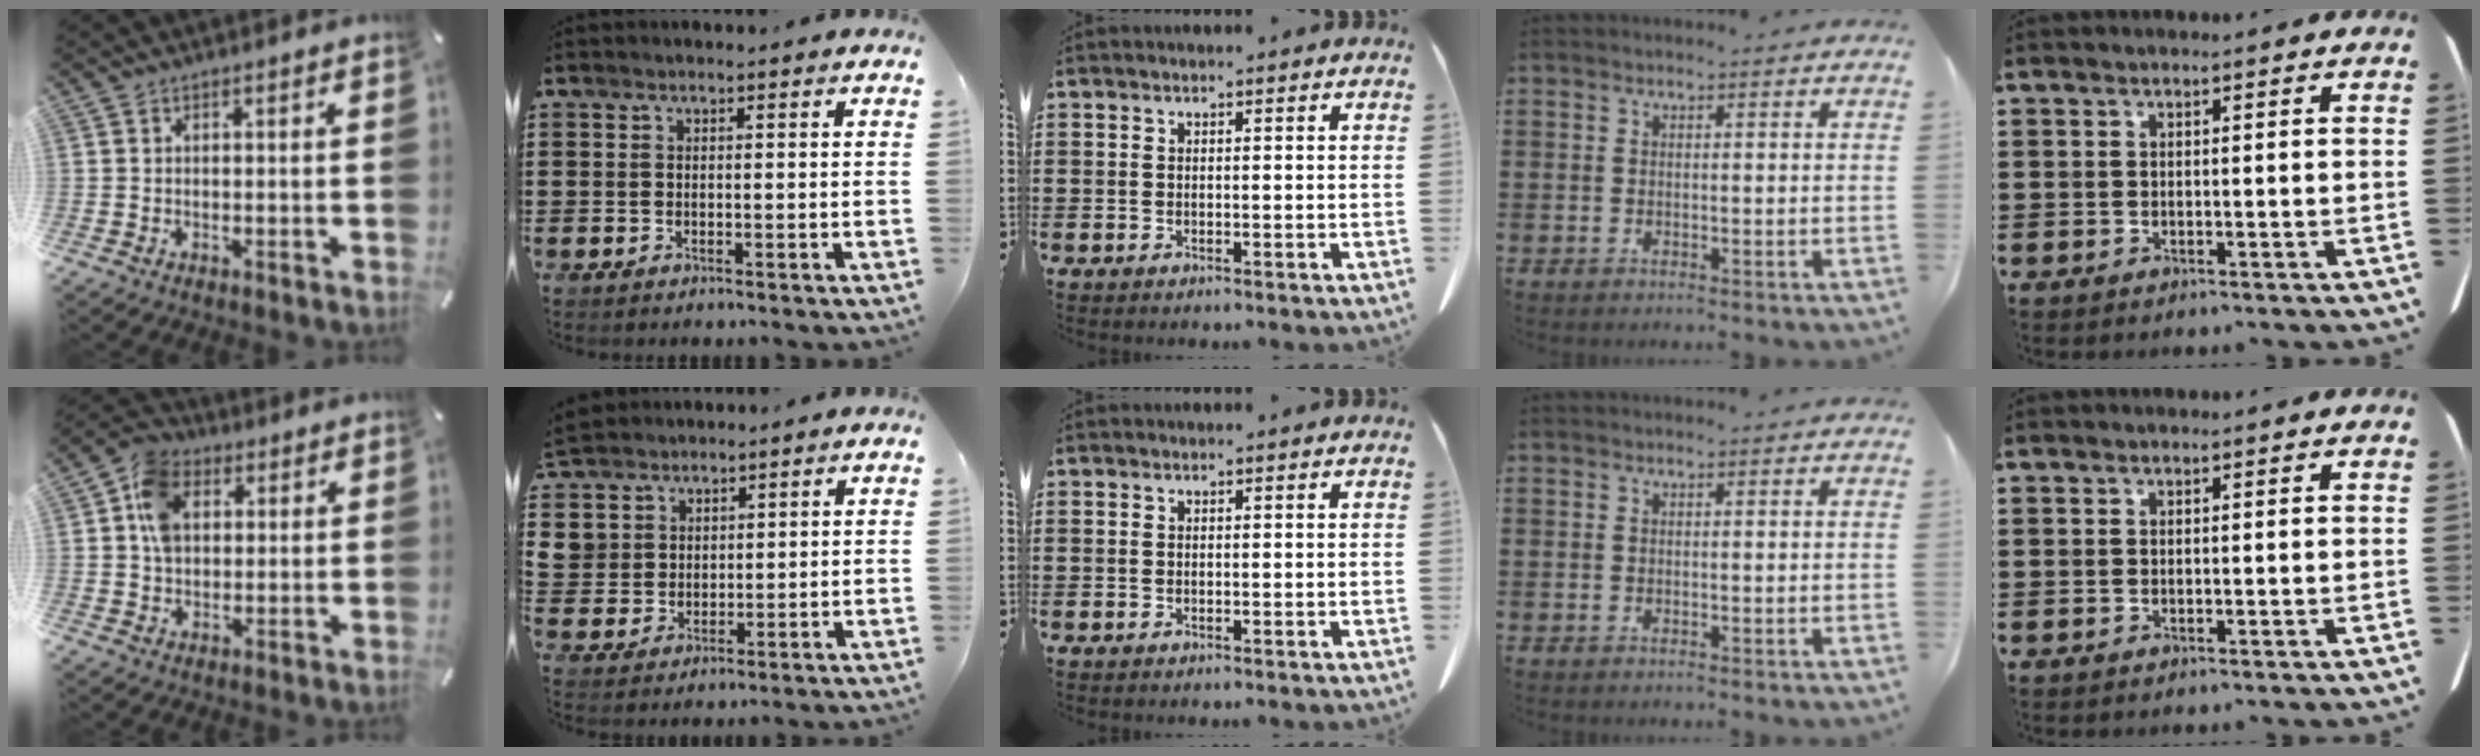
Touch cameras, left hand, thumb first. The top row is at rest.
{"thumb": {"total": 9.0, "force": [1.9, 7.2, 5.2], "torque": [-0.099, 0.014, 0.038]}, "index": {"total": 4.9, "force": [3.4, 3.6, -0.2], "torque": [-0.023, -0.001, 0.065]}}